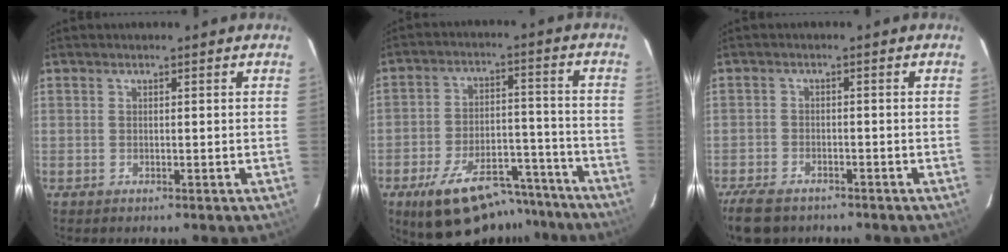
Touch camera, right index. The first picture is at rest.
{"total": 18.8, "force": [-14.3, 8.1, 9.2], "torque": [-0.166, 0.020, -0.193]}
{"total": 8.3, "force": [-6.4, 4.0, 3.4], "torque": [-0.100, -0.013, -0.114]}